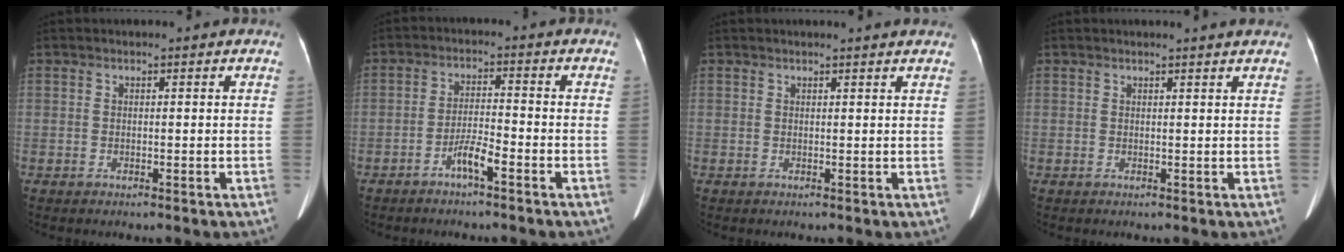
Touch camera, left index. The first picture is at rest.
{"total": 3.9, "force": [-2.6, 0.2, 2.9], "torque": [-0.061, 0.005, -0.049]}
{"total": 2.7, "force": [2.5, -0.3, 1.0], "torque": [-0.016, 0.003, 0.023]}
{"total": 2.9, "force": [2.6, -0.4, 1.1], "torque": [-0.017, 0.003, 0.024]}